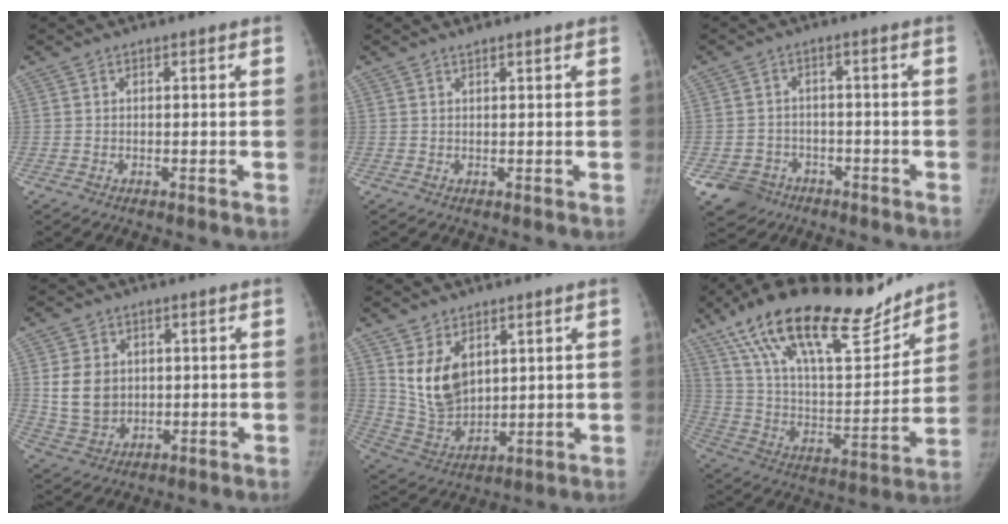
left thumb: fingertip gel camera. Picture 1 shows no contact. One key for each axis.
{"total": 1.3, "fx": 1.0, "fy": 0.2, "fz": 0.7, "tx": -0.010, "ty": 0.000, "tz": 0.019}
{"total": 6.6, "fx": -3.8, "fy": 5.2, "fz": 1.3, "tx": -0.018, "ty": 0.021, "tz": -0.056}
{"total": 8.6, "fx": 1.4, "fy": 7.0, "fz": 4.9, "tx": -0.067, "ty": -0.009, "tz": 0.041}
{"total": 11.1, "fx": 4.3, "fy": 7.3, "fz": 7.2, "tx": -0.102, "ty": -0.030, "tz": 0.104}
{"total": 29.0, "fx": 21.1, "fy": 9.7, "fz": 17.3, "tx": -0.254, "ty": -0.059, "tz": 0.355}